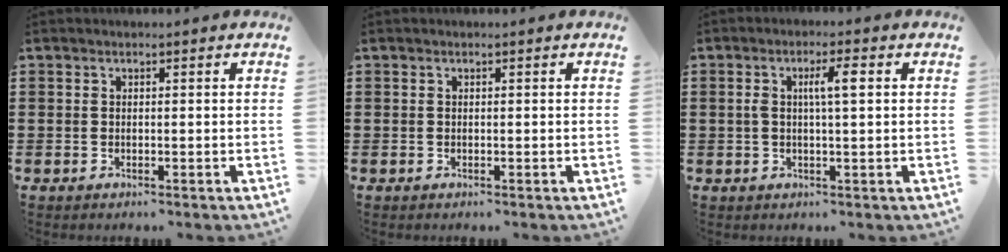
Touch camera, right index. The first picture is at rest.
{"total": 0.0}
{"total": 4.0, "force": [0.8, 0.7, 3.9], "torque": [-0.075, 0.006, 0.008]}